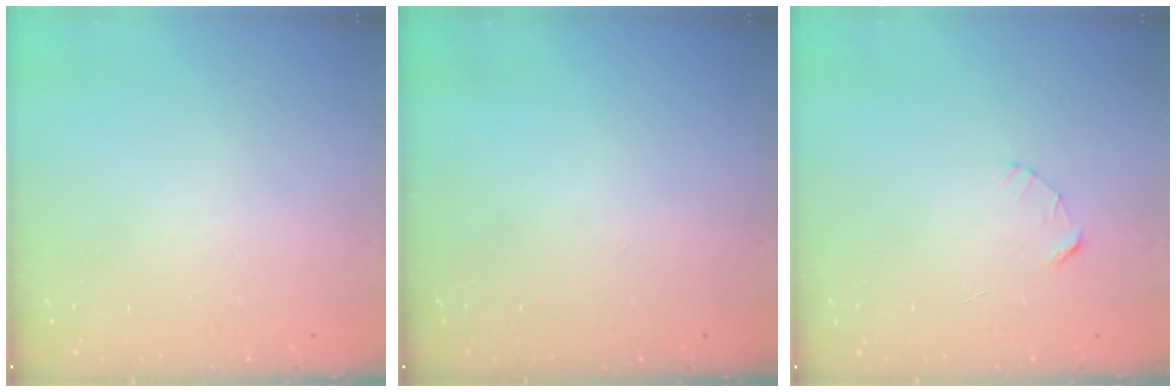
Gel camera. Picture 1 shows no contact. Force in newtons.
{"total": 0.0}
{"total": 2.4, "press": 2.4, "slide": 0.2}